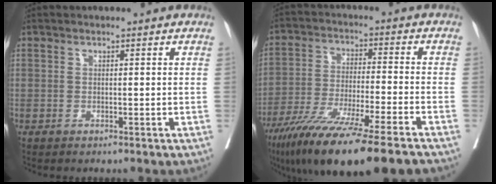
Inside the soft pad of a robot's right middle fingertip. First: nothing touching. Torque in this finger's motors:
{"motor_torque": [1.17, -0.97, 0.46, 0.21]}